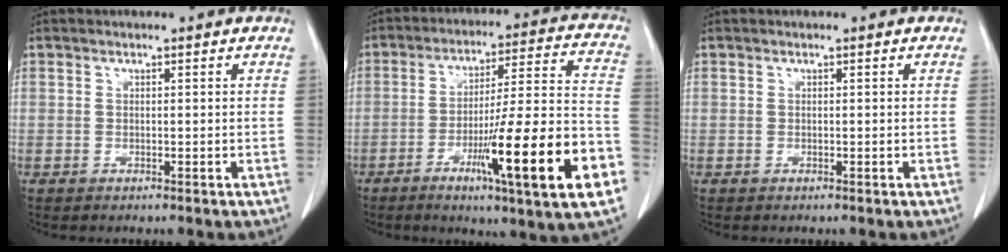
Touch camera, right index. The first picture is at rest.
{"total": 21.0, "force": [-8.3, 0.3, 19.3], "torque": [-0.261, -0.011, -0.128]}
{"total": 0.0}